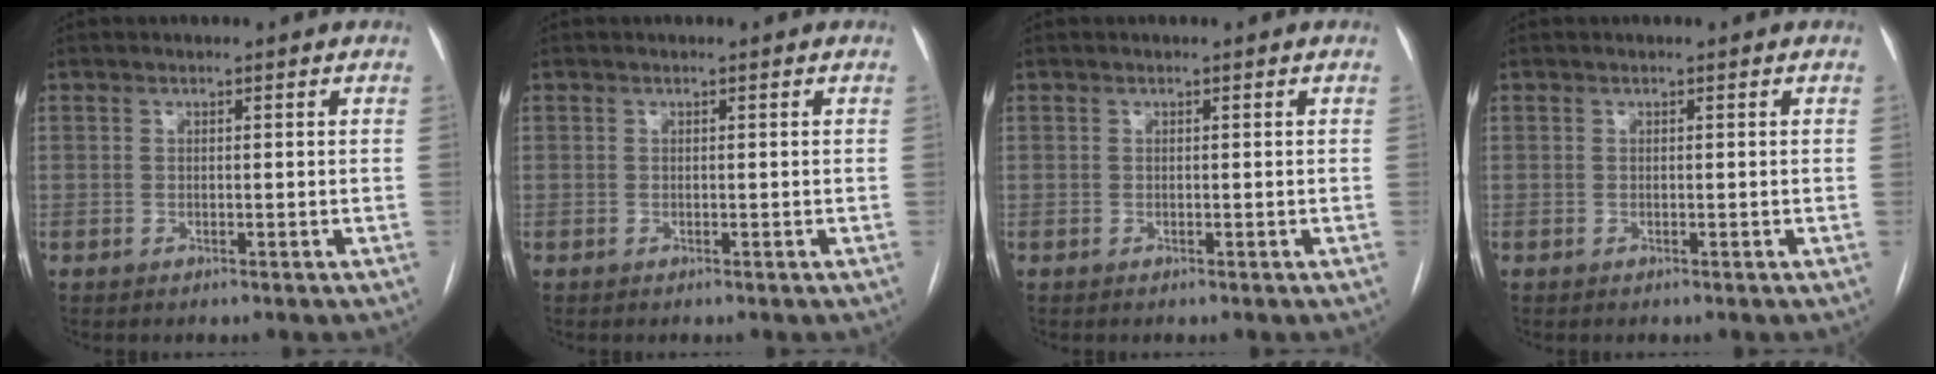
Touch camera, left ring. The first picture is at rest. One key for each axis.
{"total": 0.0}
{"total": 0.0}
{"total": 0.0}